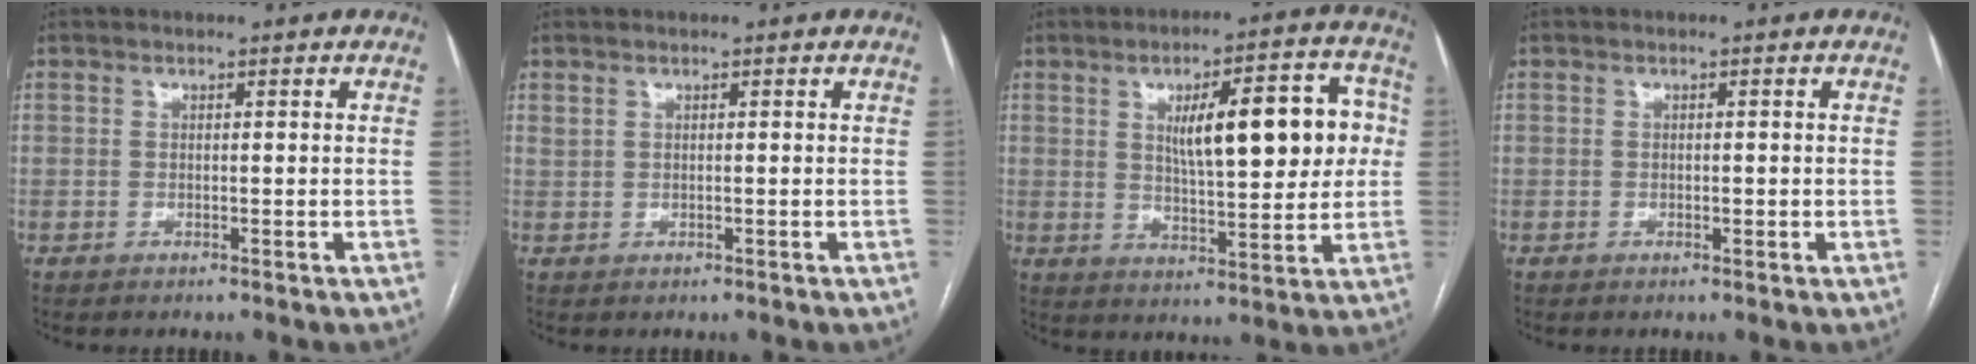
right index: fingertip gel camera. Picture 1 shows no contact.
{"total": 0.7, "force": [0.5, 0.2, 0.4], "torque": [-0.013, 0.004, 0.014]}
{"total": 14.3, "force": [2.8, 4.0, 13.5], "torque": [-0.185, 0.028, 0.045]}
{"total": 0.9, "force": [-0.1, 0.5, 0.7], "torque": [-0.011, 0.000, -0.001]}